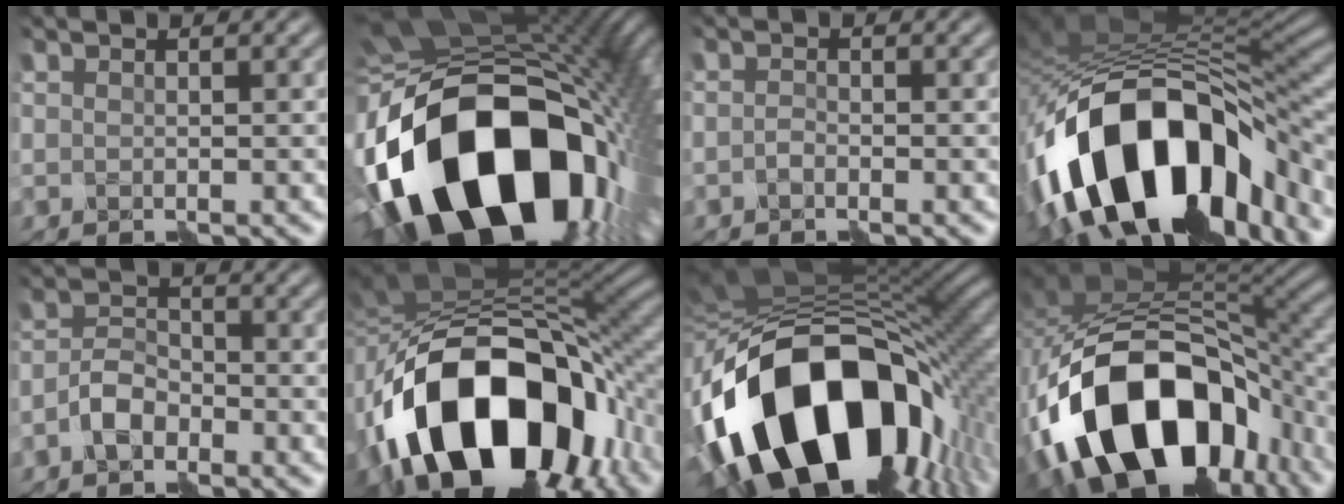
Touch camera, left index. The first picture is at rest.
{"total": 20.5, "force": [-8.0, 11.3, 15.1], "torque": [-0.271, -0.028, -0.120]}
{"total": 1.0, "force": [-0.8, 0.3, 0.4], "torque": [-0.009, 0.001, -0.022]}
{"total": 17.6, "force": [-7.1, 9.8, 12.8], "torque": [-0.218, -0.012, -0.106]}
{"total": 3.2, "force": [-2.2, 1.6, 1.6], "torque": [-0.027, 0.011, -0.051]}
{"total": 18.3, "force": [-5.7, 11.3, 13.3], "torque": [-0.247, -0.014, -0.089]}
{"total": 19.0, "force": [-6.2, 11.2, 14.1], "torque": [-0.255, -0.016, -0.092]}
{"total": 17.4, "force": [-7.3, 10.6, 11.7], "torque": [-0.209, -0.014, -0.122]}